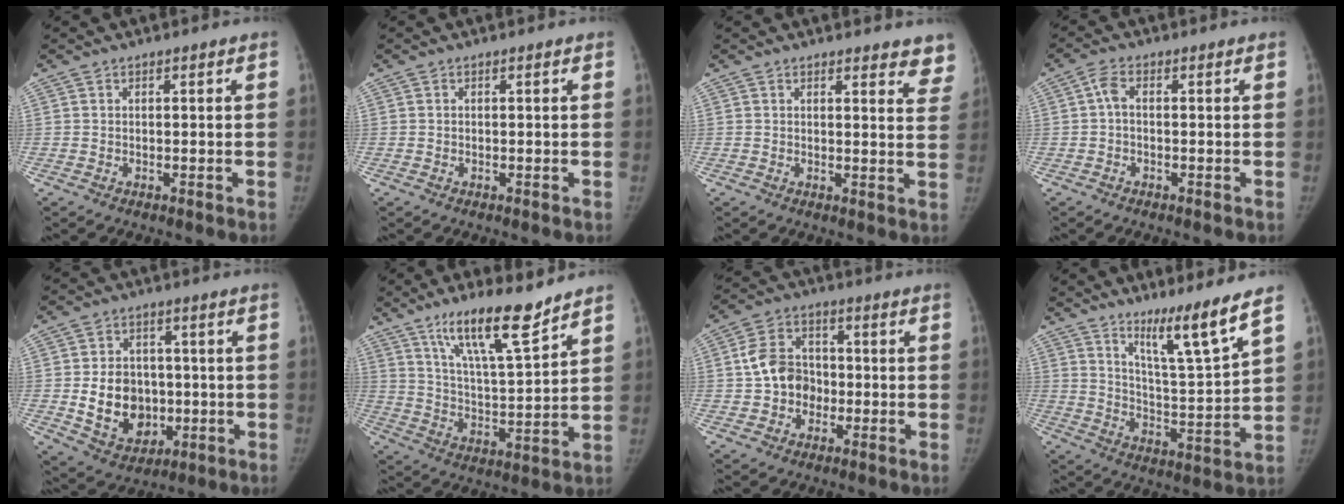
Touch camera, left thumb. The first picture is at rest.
{"total": 0.0}
{"total": 7.6, "force": [7.0, 2.2, 2.0], "torque": [0.025, -0.036, 0.051]}
{"total": 2.5, "force": [-0.1, 1.3, 2.2], "torque": [-0.042, 0.007, -0.007]}
{"total": 12.7, "force": [-1.3, 10.1, 7.5], "torque": [-0.083, 0.001, -0.005]}
{"total": 13.9, "force": [10.0, 2.4, 9.4], "torque": [-0.148, -0.065, 0.182]}
{"total": 9.0, "force": [-1.1, 7.5, 4.8], "torque": [-0.059, 0.026, -0.028]}
{"total": 11.0, "force": [8.0, -0.5, 7.6], "torque": [-0.123, -0.074, 0.141]}